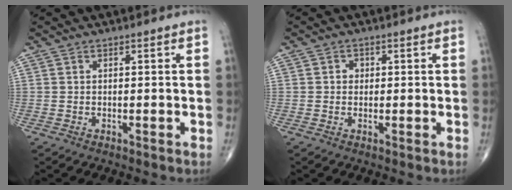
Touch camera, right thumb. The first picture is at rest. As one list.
[{"total": 1.4, "force": [0.1, 1.3, 0.6], "torque": [-0.001, 0.003, -0.001]}]